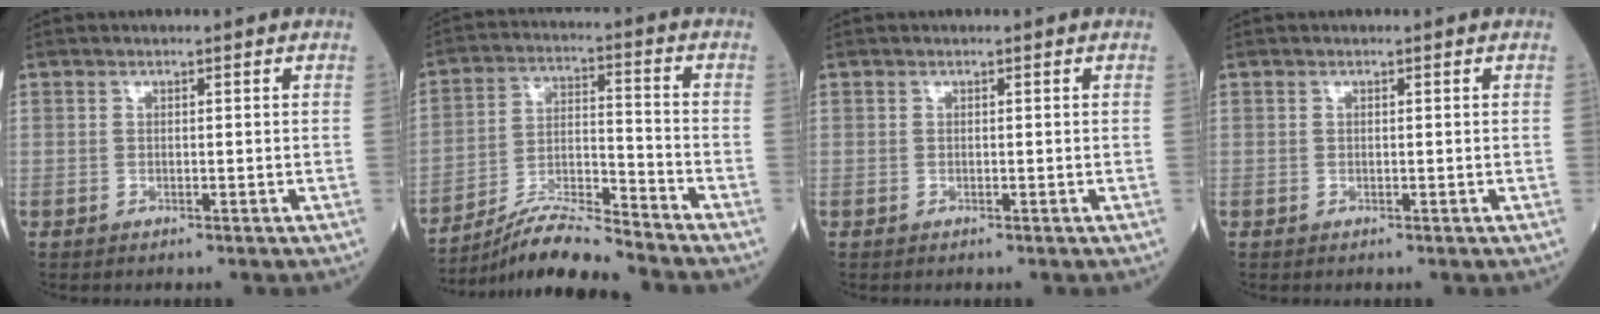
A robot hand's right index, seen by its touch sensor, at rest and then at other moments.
{"total": 10.7, "force": [-10.0, -0.8, 3.7], "torque": [-0.068, 0.002, -0.183]}
{"total": 0.0}
{"total": 0.0}